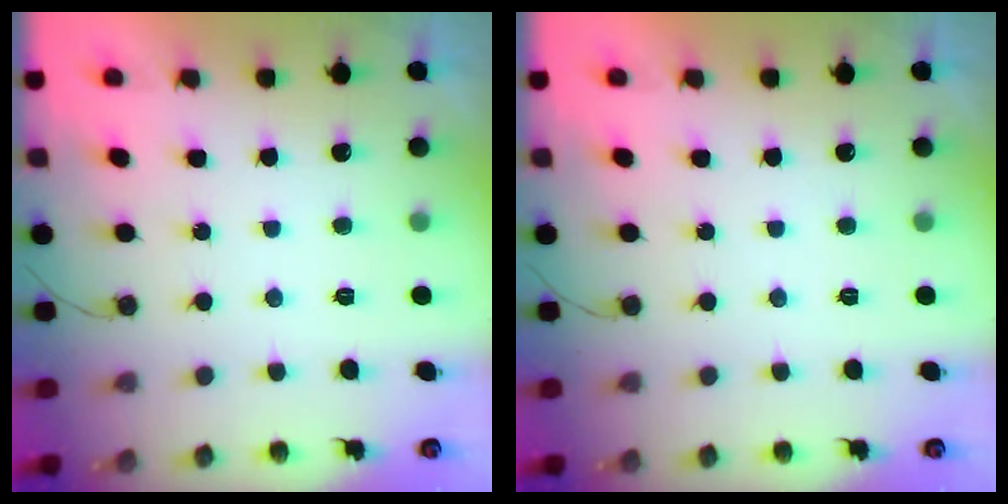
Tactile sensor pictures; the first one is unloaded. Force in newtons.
{"total": 0.0}